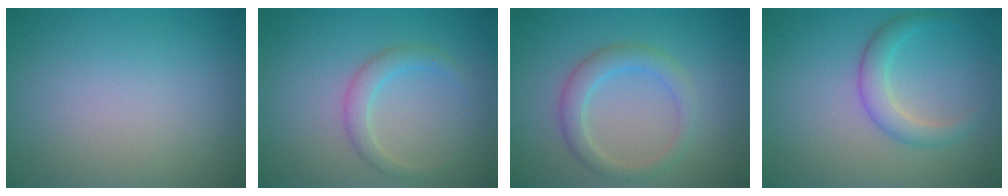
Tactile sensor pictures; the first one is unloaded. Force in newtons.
{"total": 2.0, "press": 2.0, "slide": 0.2}
{"total": 2.9, "press": 2.9, "slide": 0.1}
{"total": 2.6, "press": 2.6, "slide": 0.1}